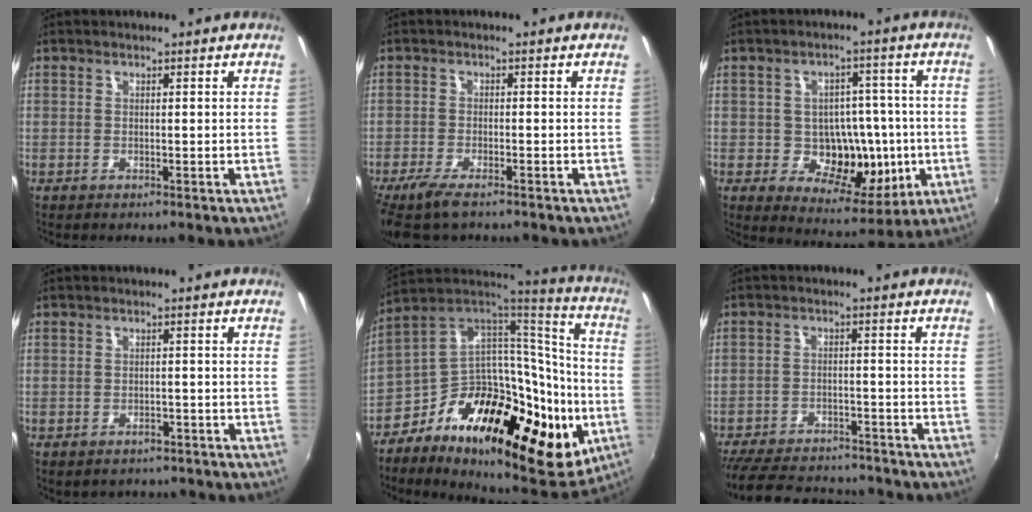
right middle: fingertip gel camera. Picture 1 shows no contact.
{"total": 6.3, "force": [-4.8, 1.5, 3.9], "torque": [-0.100, -0.024, -0.092]}
{"total": 13.1, "force": [-1.9, 10.3, 8.0], "torque": [-0.135, -0.001, -0.015]}
{"total": 3.3, "force": [-2.4, 2.0, 1.0], "torque": [-0.025, -0.009, -0.031]}
{"total": 32.9, "force": [-11.7, 17.4, 25.4], "torque": [-0.395, 0.011, -0.183]}
{"total": 17.9, "force": [-15.4, 6.3, 6.7], "torque": [-0.156, 0.002, -0.218]}